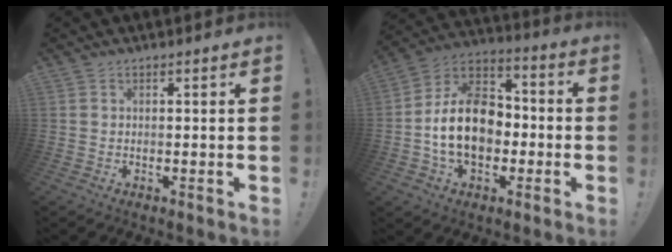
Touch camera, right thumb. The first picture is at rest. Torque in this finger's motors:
{"motor_torque": [1.55, 1.43, 0.20, -0.08, 0.14]}